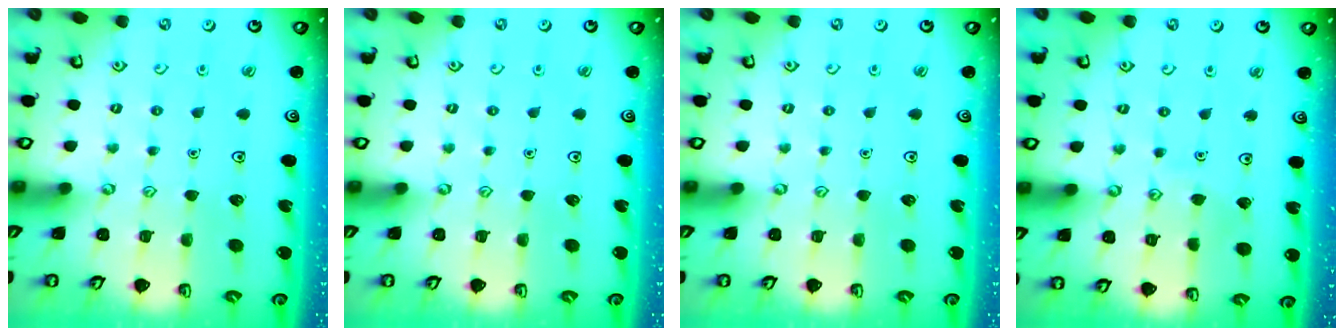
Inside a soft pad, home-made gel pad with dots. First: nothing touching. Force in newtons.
{"total": 0.0}
{"total": 0.0}
{"total": 4.8, "press": 4.8, "slide": 0.2}